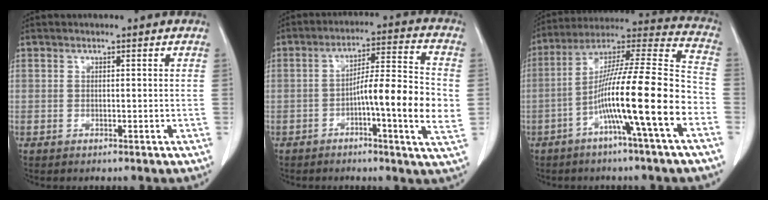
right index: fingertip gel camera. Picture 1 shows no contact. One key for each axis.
{"total": 12.8, "fx": -2.2, "fy": 0.4, "fz": 12.6, "tx": -0.193, "ty": 0.005, "tz": -0.041}
{"total": 18.3, "fx": -6.4, "fy": -0.4, "fz": 17.1, "tx": -0.287, "ty": 0.009, "tz": -0.114}